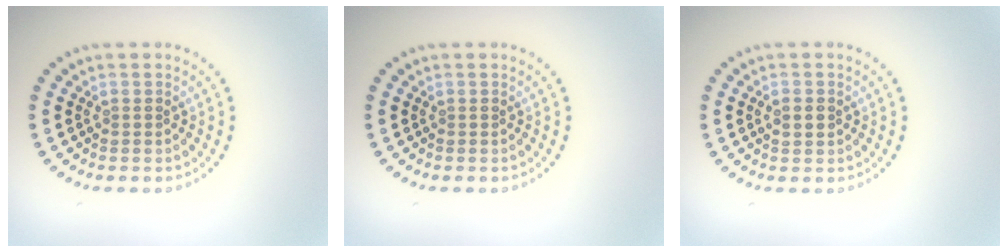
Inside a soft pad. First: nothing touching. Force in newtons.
{"total": 0.0}
{"total": 1.2, "press": 1.2, "slide": 0.0}